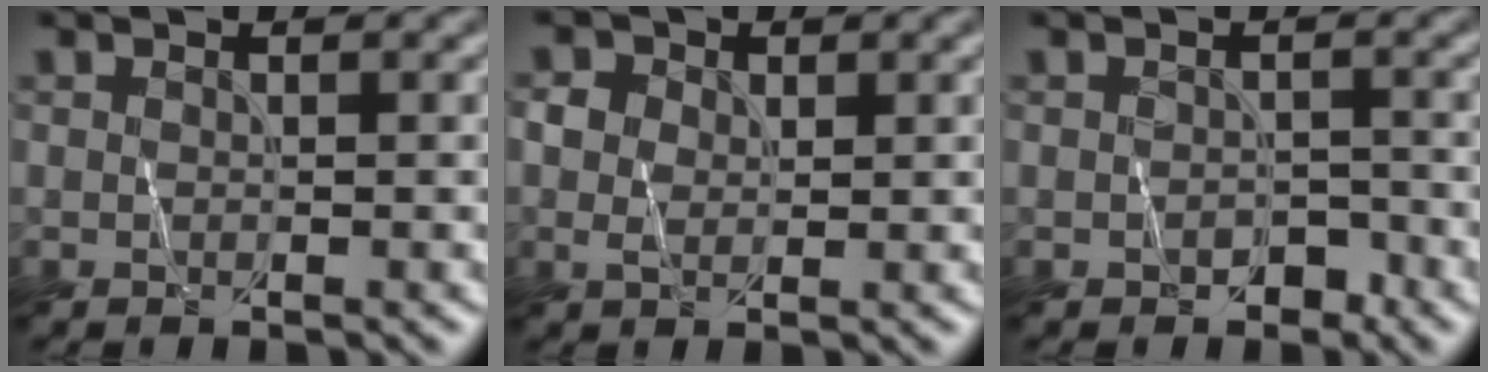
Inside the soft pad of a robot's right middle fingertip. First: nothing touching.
{"total": 2.1, "force": [0.4, 1.6, 1.2], "torque": [-0.026, 0.003, 0.007]}
{"total": 1.4, "force": [-0.7, 0.9, 0.7], "torque": [-0.010, -0.001, -0.012]}